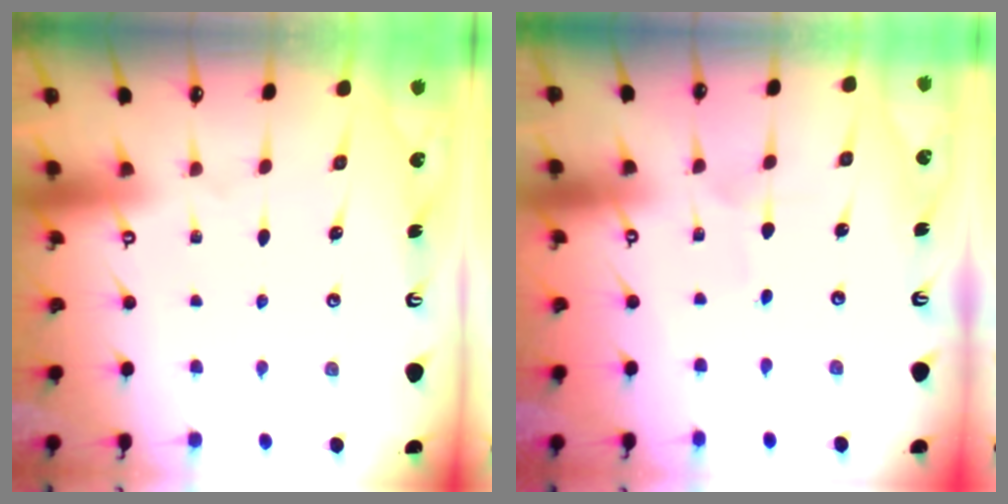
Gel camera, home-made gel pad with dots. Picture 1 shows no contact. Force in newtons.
{"total": 1.5, "press": 1.5, "slide": 0.1}